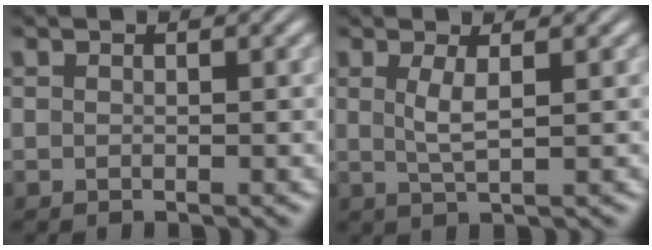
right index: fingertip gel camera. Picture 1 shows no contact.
{"total": 2.0, "force": [0.4, 0.0, 2.0], "torque": [-0.043, -0.012, 0.016]}